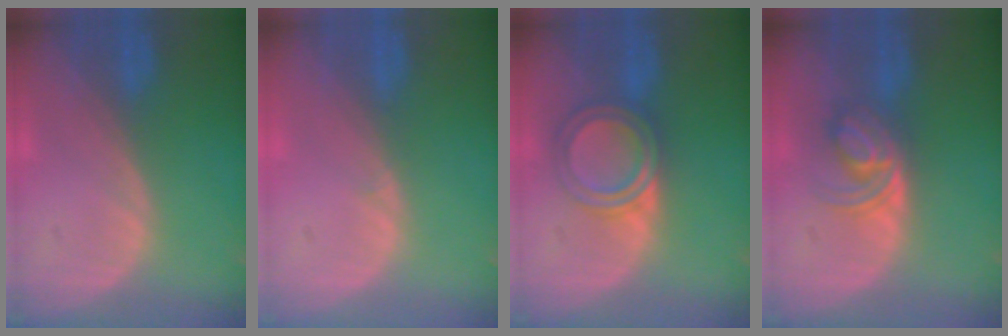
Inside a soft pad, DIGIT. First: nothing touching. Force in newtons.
{"total": 0.6, "press": 0.2, "slide": 0.5}
{"total": 5.3, "press": 5.3, "slide": 0.1}
{"total": 5.7, "press": 5.1, "slide": 2.6}